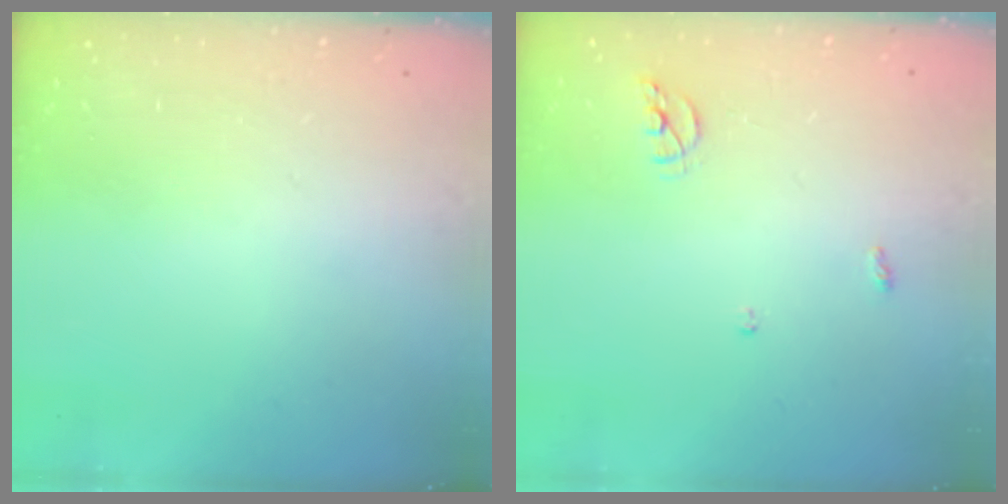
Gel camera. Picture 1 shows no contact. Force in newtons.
{"total": 5.6, "press": 5.6, "slide": 0.4}